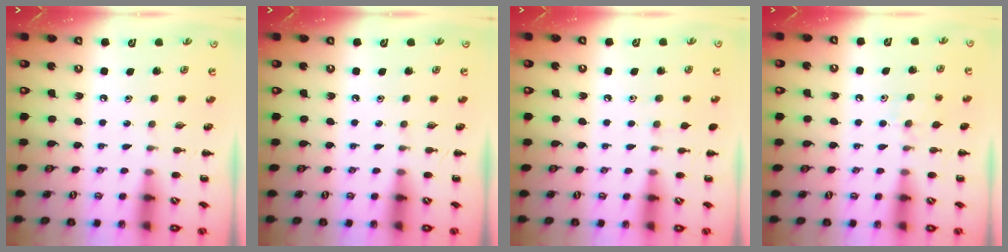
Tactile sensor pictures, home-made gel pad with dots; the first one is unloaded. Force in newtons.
{"total": 0.0}
{"total": 4.4, "press": 4.2, "slide": 1.1}
{"total": 7.0, "press": 6.8, "slide": 1.8}